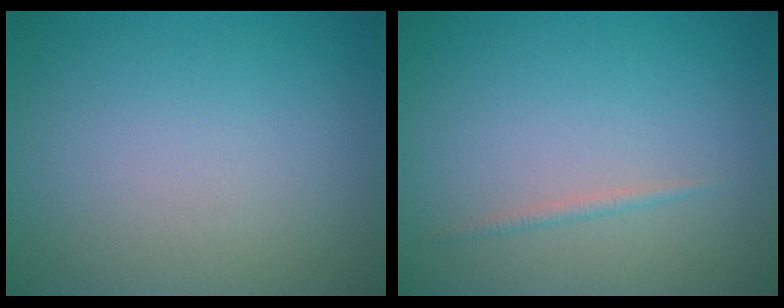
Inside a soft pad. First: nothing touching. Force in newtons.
{"total": 0.7, "press": 0.7, "slide": 0.0}